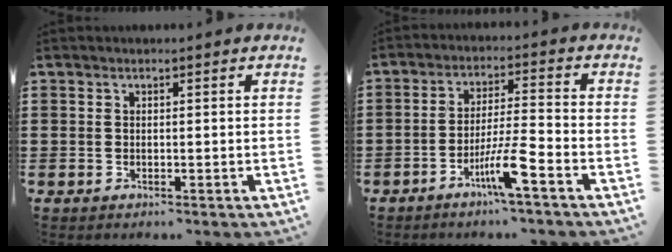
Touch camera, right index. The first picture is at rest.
{"total": 7.0, "force": [-4.1, 0.1, 5.7], "torque": [-0.114, -0.008, -0.077]}